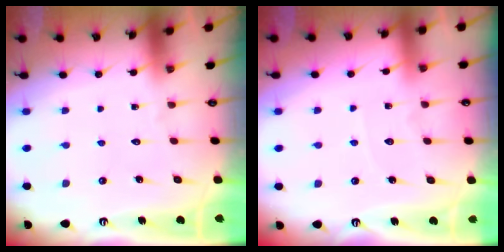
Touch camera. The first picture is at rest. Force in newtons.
{"total": 2.9, "press": 2.9, "slide": 0.4}